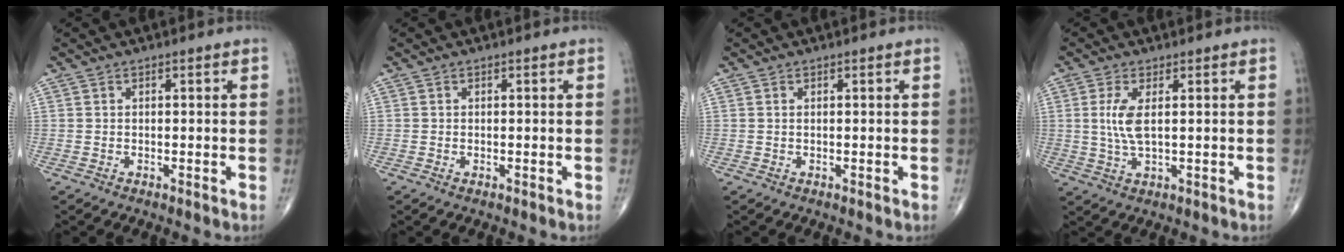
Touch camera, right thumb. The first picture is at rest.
{"total": 0.0}
{"total": 0.0}
{"total": 5.1, "force": [0.9, 1.7, 4.7], "torque": [-0.112, -0.008, 0.019]}